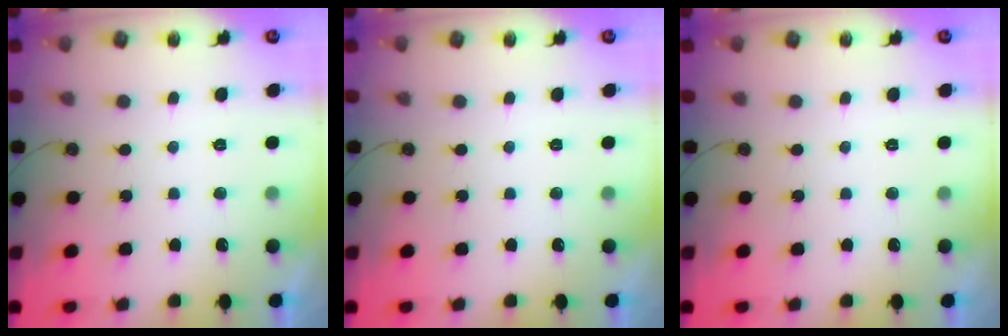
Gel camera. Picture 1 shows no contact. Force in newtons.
{"total": 0.0}
{"total": 0.0}